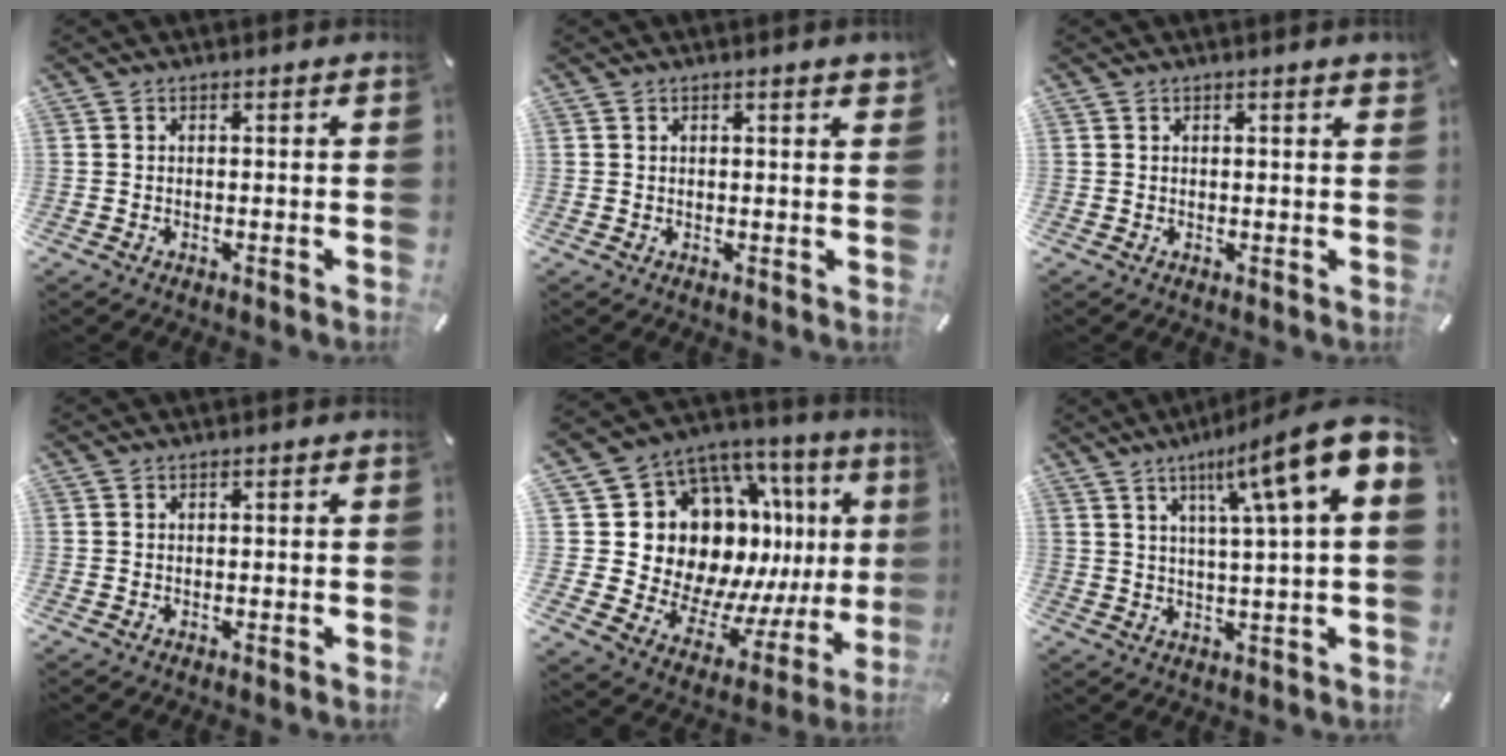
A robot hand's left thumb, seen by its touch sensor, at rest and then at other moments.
{"total": 1.4, "force": [1.0, 0.1, 1.1], "torque": [-0.022, 0.002, 0.016]}
{"total": 1.1, "force": [0.8, 0.0, 0.8], "torque": [-0.017, 0.000, 0.013]}
{"total": 0.0}
{"total": 20.5, "force": [6.1, 14.9, 12.6], "torque": [-0.207, -0.083, 0.155]}
{"total": 14.8, "force": [6.6, 1.2, 13.2], "torque": [-0.216, -0.034, 0.094]}